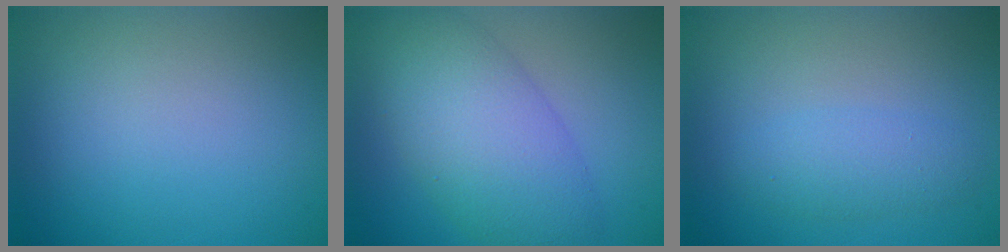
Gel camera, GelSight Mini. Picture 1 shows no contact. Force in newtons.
{"total": 7.6, "press": 7.6, "slide": 0.1}
{"total": 2.4, "press": 2.4, "slide": 0.0}